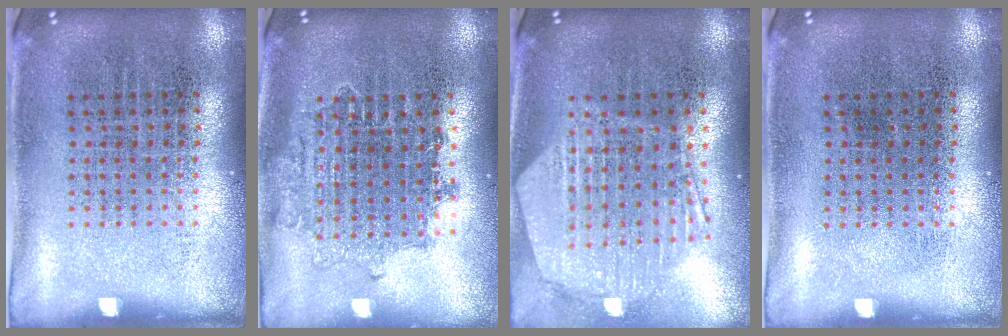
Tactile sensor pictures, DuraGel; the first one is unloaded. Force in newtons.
{"total": 1.6, "press": 1.3, "slide": 0.9}
{"total": 1.4, "press": 1.4, "slide": 0.4}
{"total": 0.0}